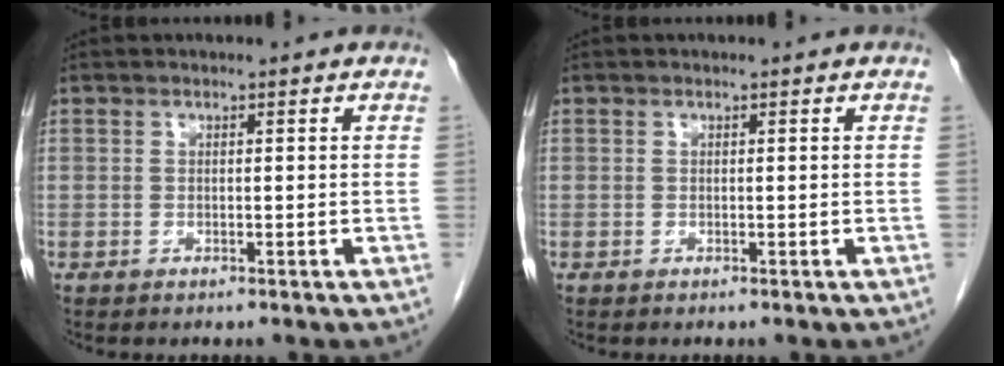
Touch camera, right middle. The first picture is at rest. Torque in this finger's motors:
{"motor_torque": [-0.06, 0.02, -0.01, 0.00]}